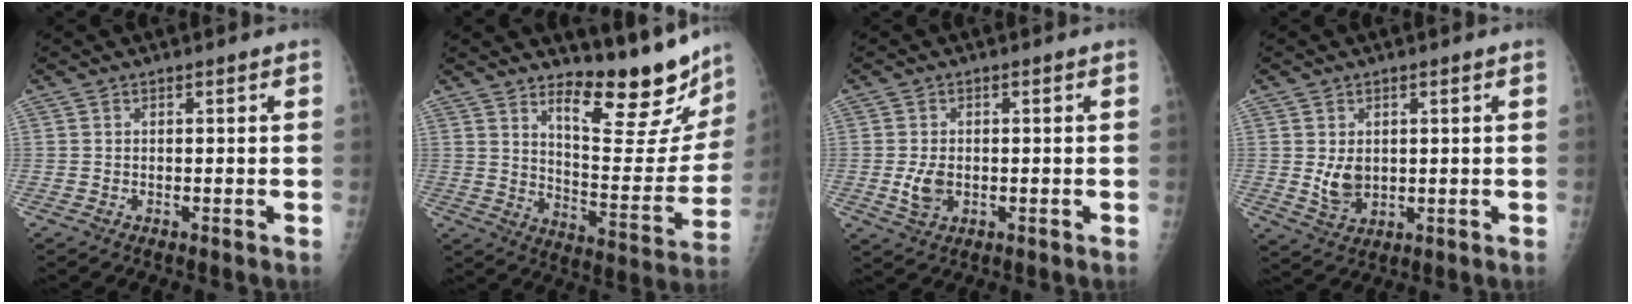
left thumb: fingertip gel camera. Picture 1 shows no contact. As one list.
[{"total": 17.4, "force": [14.2, 4.3, 9.0], "torque": [-0.082, -0.135, 0.205]}, {"total": 4.1, "force": [-0.5, 2.7, 3.0], "torque": [-0.057, -0.005, -0.004]}, {"total": 4.8, "force": [0.7, 3.5, 3.2], "torque": [-0.042, -0.014, 0.025]}]